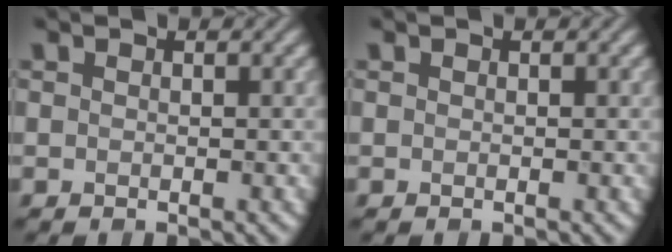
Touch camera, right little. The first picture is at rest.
{"total": 0.0}